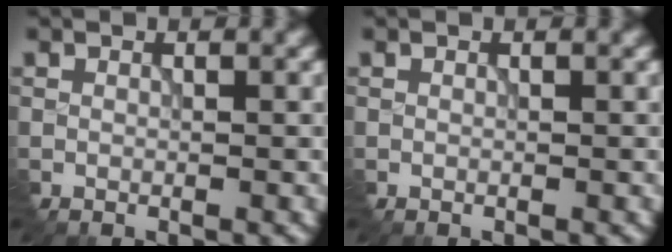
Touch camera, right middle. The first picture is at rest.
{"total": 0.0}